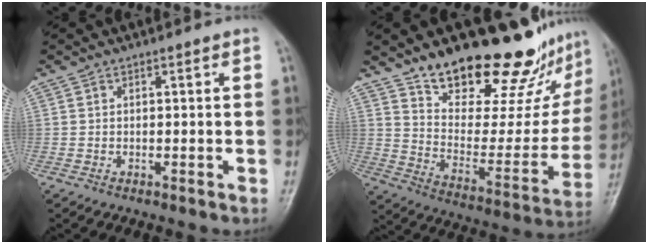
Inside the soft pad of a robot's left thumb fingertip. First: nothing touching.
{"total": 26.3, "force": [20.2, 9.4, 13.9], "torque": [-0.163, -0.111, 0.296]}